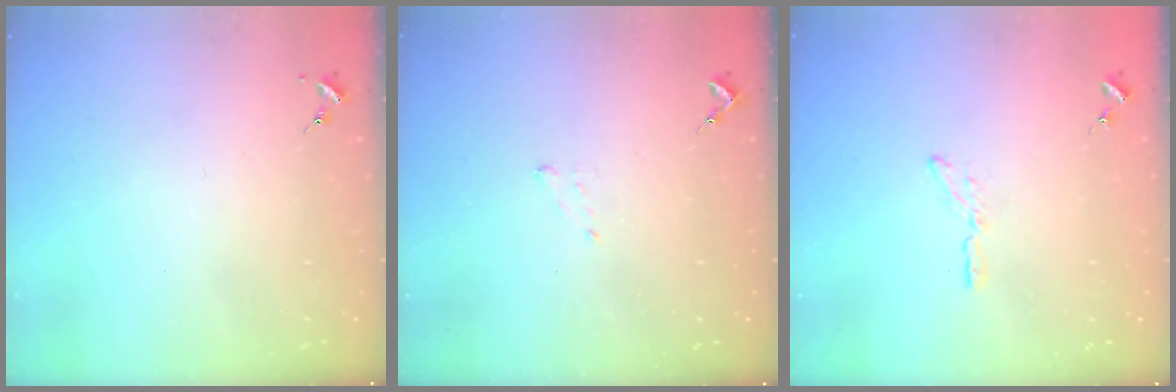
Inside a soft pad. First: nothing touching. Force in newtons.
{"total": 4.1, "press": 4.1, "slide": 0.5}
{"total": 3.4, "press": 3.3, "slide": 0.4}